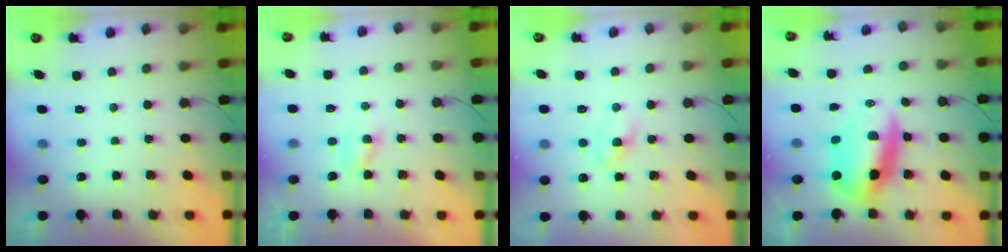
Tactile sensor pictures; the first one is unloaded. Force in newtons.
{"total": 1.6, "press": 1.4, "slide": 0.8}
{"total": 3.7, "press": 3.5, "slide": 1.2}
{"total": 12.2, "press": 11.7, "slide": 3.4}